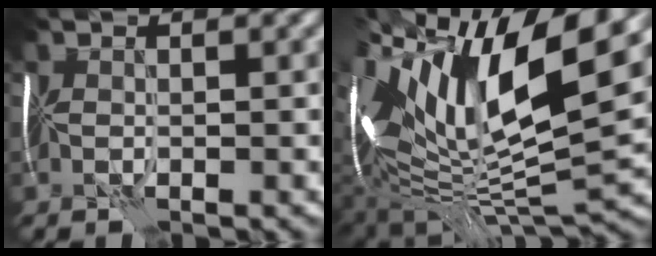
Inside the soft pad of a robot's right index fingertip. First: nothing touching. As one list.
[{"total": 15.7, "force": [4.6, 6.2, 13.7], "torque": [-0.261, 0.008, 0.079]}]